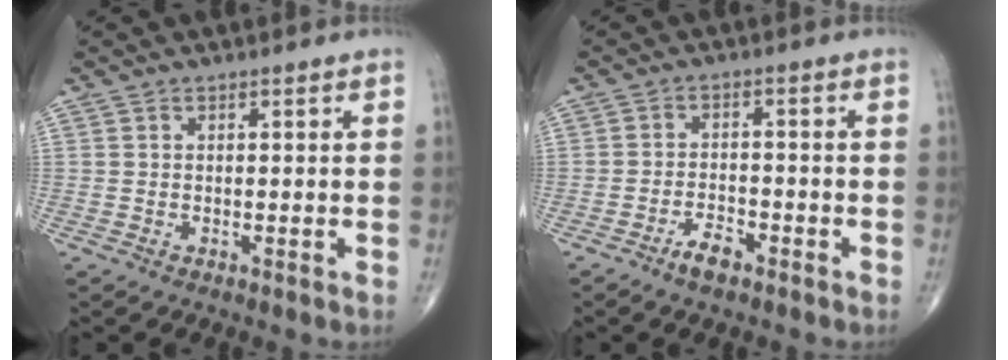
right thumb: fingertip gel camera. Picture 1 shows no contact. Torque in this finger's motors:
{"motor_torque": [0.02, 0.21, 0.13, 0.10, 0.07]}